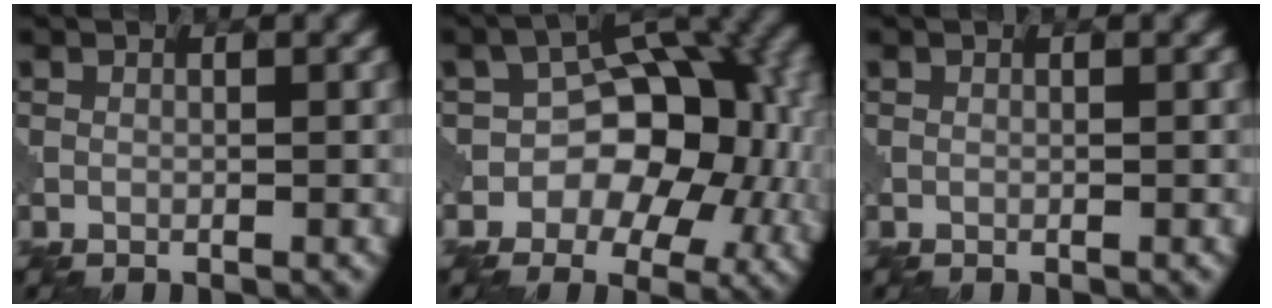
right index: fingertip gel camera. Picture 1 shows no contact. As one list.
[{"total": 11.9, "force": [-1.5, 8.4, 8.2], "torque": [-0.078, 0.003, -0.029]}, {"total": 0.0}]